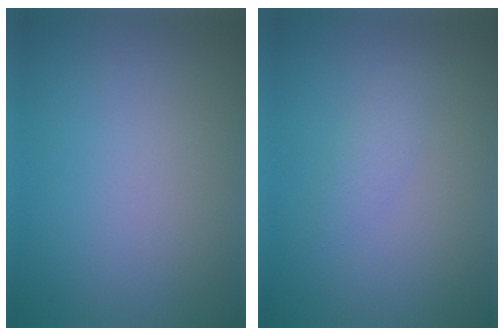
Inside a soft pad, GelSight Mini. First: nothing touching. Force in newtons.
{"total": 1.2, "press": 1.2, "slide": 0.1}